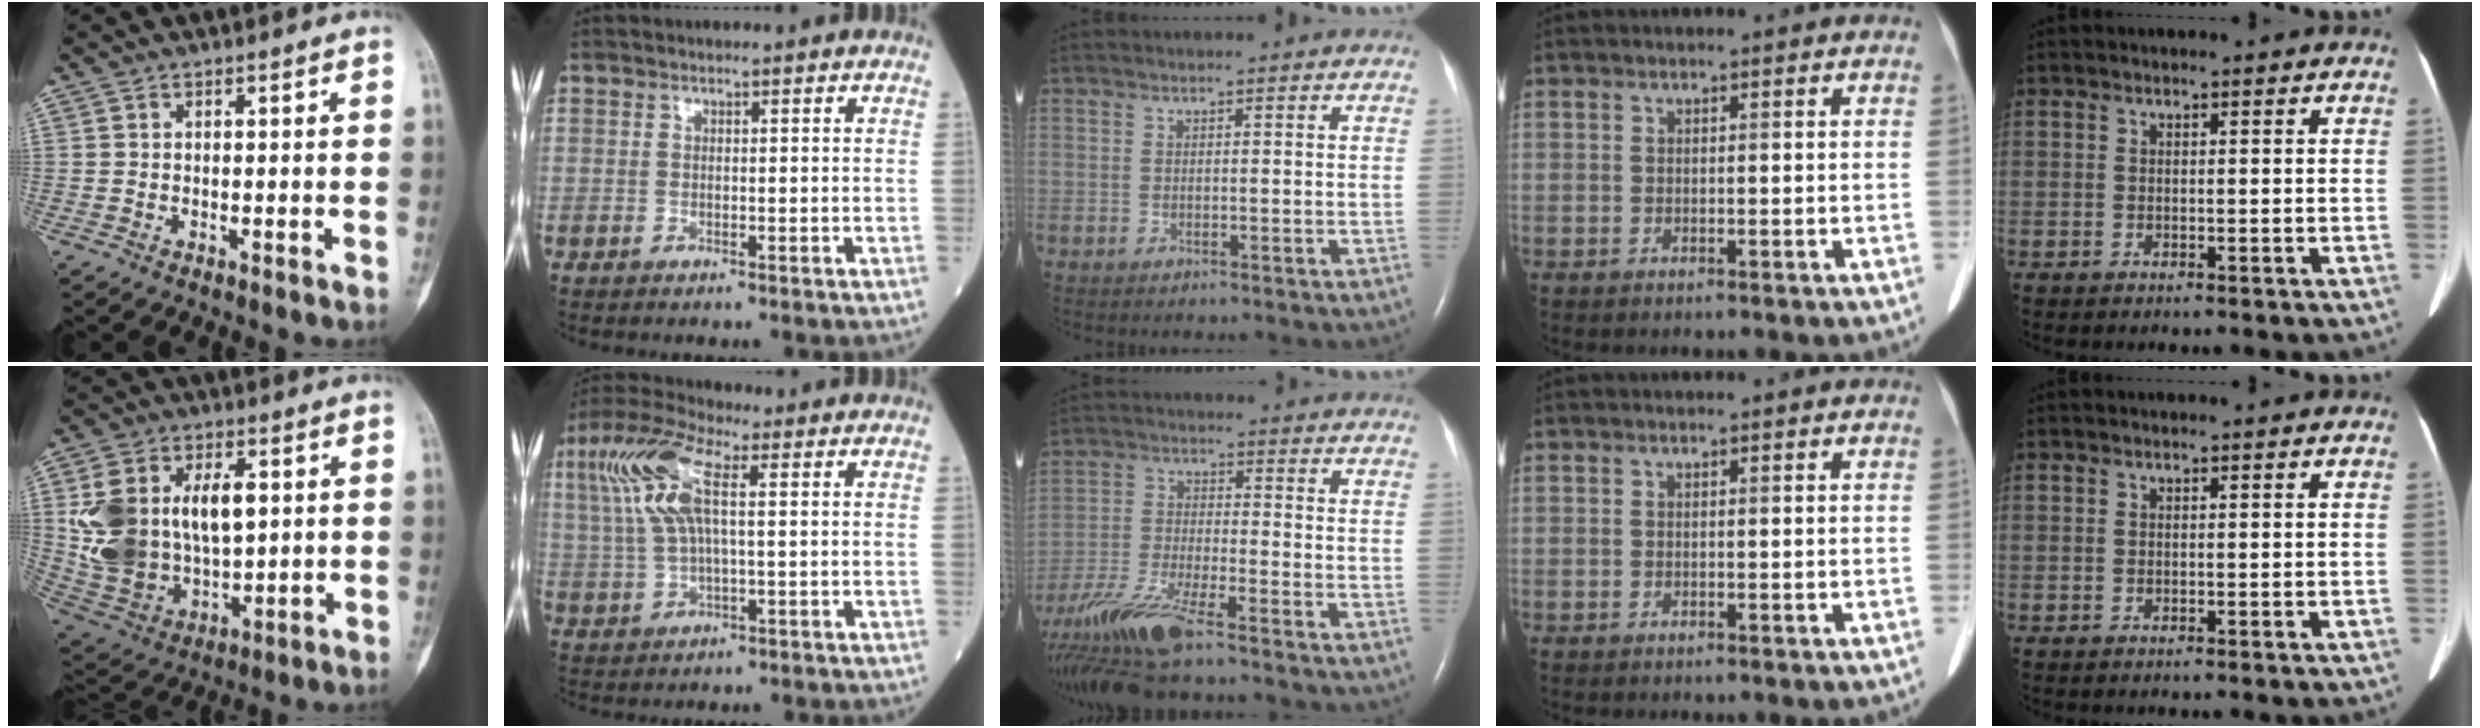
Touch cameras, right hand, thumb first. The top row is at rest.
{"thumb": {"total": 19.5, "force": [3.1, 12.3, 14.8], "torque": [-0.261, -0.003, 0.075]}, "index": {"total": 9.7, "force": [2.7, 2.8, 8.9], "torque": [-0.214, 0.029, 0.056]}, "middle": {"total": 12.7, "force": [-10.1, 0.9, 7.6], "torque": [-0.159, -0.027, -0.186]}}